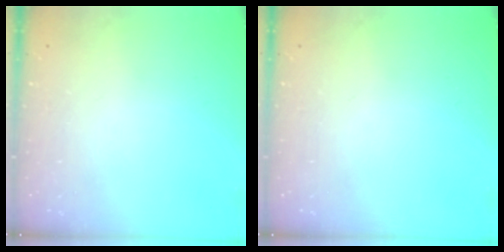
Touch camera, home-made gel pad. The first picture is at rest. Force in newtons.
{"total": 0.0}